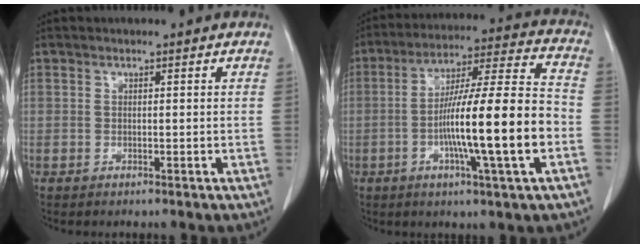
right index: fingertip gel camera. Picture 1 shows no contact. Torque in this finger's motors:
{"motor_torque": [2.12, -0.02, 1.05, 0.21]}